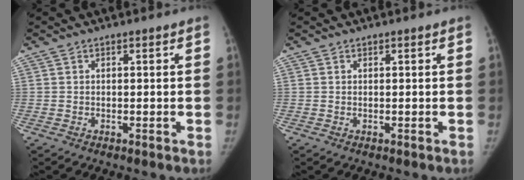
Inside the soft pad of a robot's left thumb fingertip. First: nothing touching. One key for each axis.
{"total": 0.0}